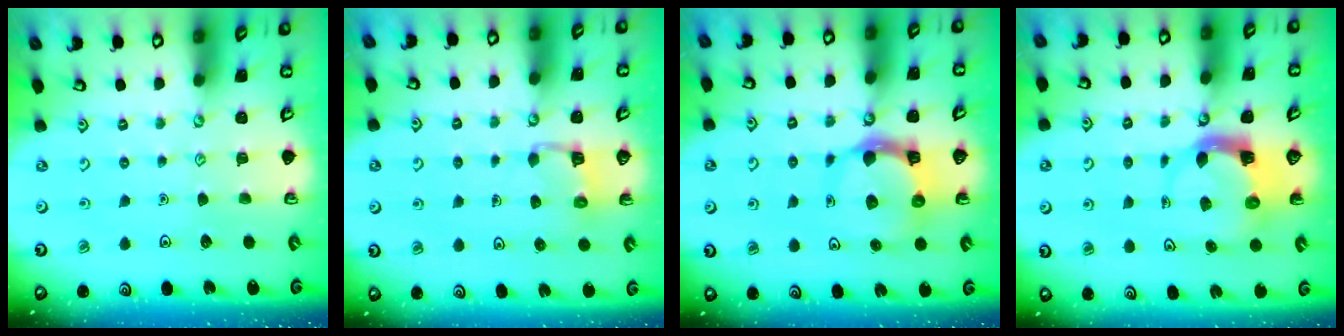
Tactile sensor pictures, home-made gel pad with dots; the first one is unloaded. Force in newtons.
{"total": 3.3, "press": 3.3, "slide": 0.3}
{"total": 8.7, "press": 8.6, "slide": 1.2}
{"total": 5.2, "press": 5.1, "slide": 1.1}